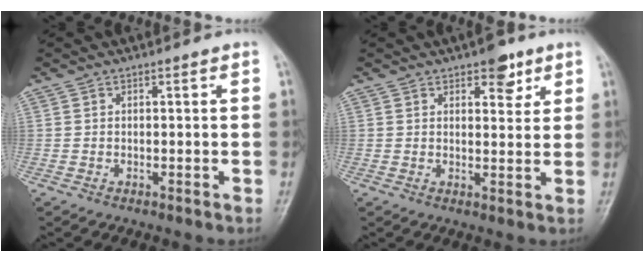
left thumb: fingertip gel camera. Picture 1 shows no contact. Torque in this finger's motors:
{"motor_torque": [0.66, 0.20, 0.33, -0.45, 0.00]}